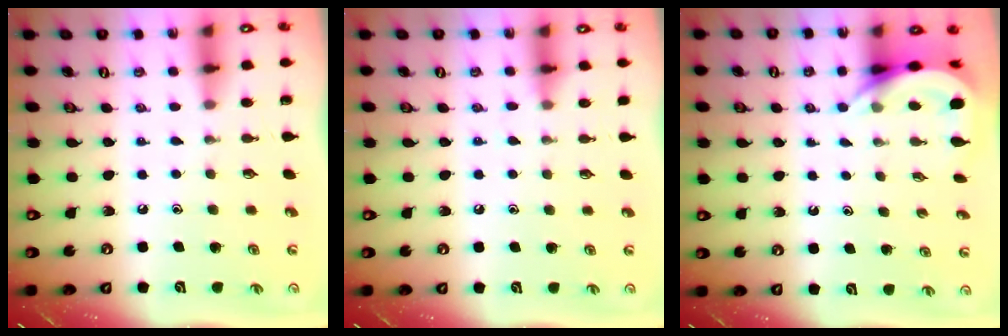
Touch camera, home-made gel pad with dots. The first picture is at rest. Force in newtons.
{"total": 5.5, "press": 5.5, "slide": 0.8}
{"total": 7.0, "press": 7.0, "slide": 0.2}